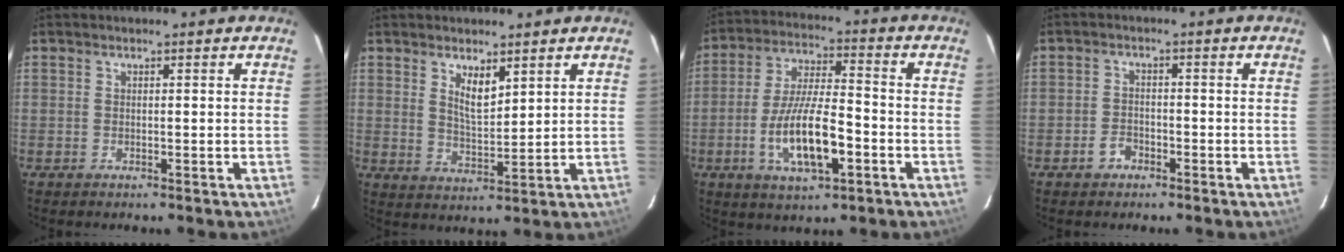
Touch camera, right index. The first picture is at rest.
{"total": 5.4, "force": [3.0, 1.9, 4.0], "torque": [-0.068, -0.006, 0.058]}
{"total": 13.4, "force": [-4.6, 4.1, 11.9], "torque": [-0.237, -0.007, -0.079]}
{"total": 3.0, "force": [-1.9, 2.0, 1.1], "torque": [-0.025, 0.006, -0.033]}